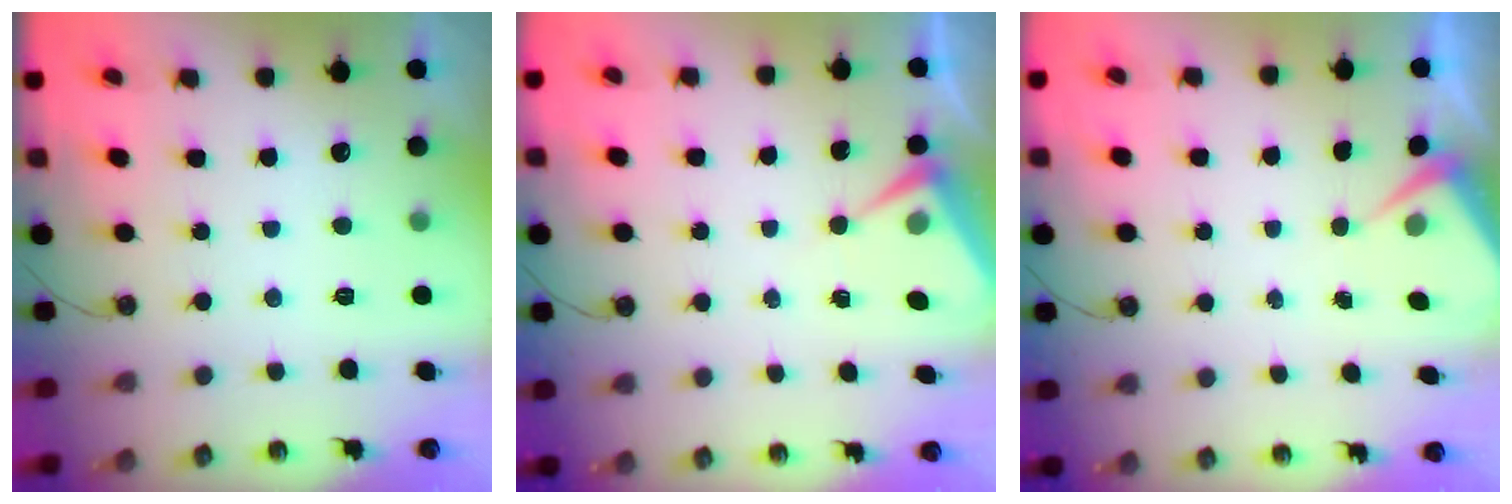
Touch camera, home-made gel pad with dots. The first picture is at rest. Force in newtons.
{"total": 5.3, "press": 5.3, "slide": 0.6}
{"total": 4.2, "press": 4.2, "slide": 0.6}